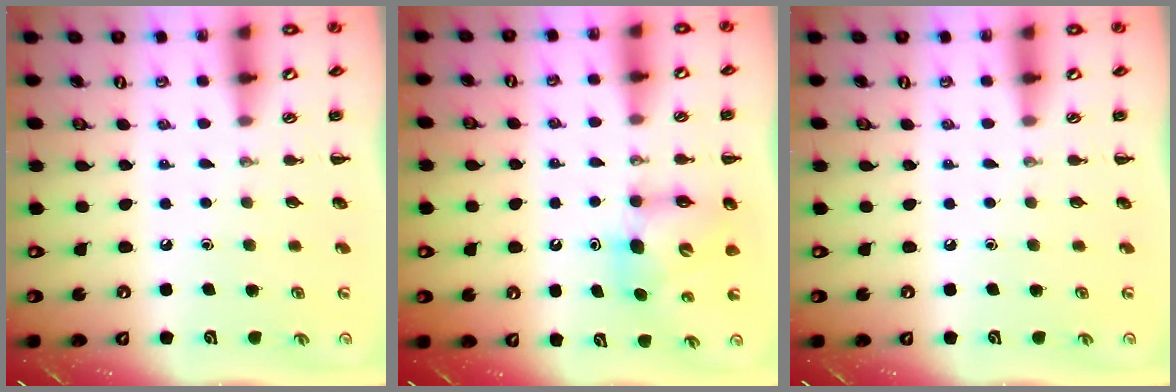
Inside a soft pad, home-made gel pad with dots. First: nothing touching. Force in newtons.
{"total": 7.0, "press": 7.0, "slide": 0.8}
{"total": 0.0}